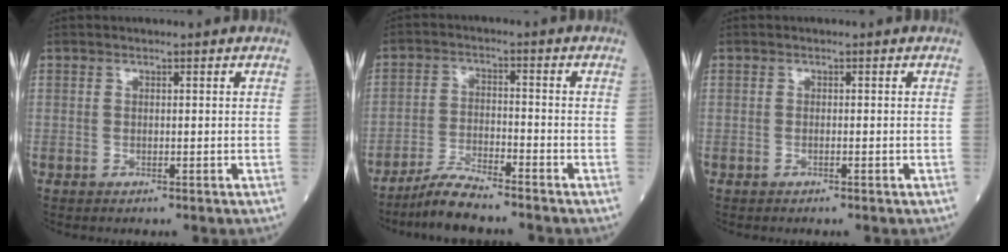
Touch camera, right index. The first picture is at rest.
{"total": 5.8, "force": [-5.2, 0.2, 2.5], "torque": [-0.050, -0.020, -0.099]}
{"total": 0.0}